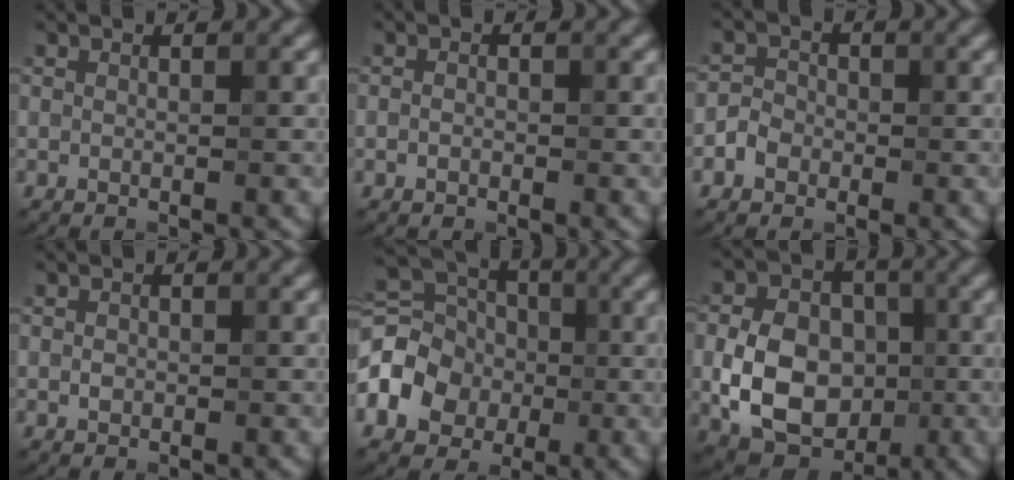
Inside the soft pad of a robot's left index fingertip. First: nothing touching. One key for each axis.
{"total": 0.7, "fx": -0.3, "fy": 0.6, "fz": 0.3, "tx": -0.004, "ty": -0.001, "tz": -0.007}
{"total": 2.0, "fx": -0.8, "fy": 1.7, "fz": 0.6, "tx": 0.002, "ty": 0.001, "tz": -0.022}
{"total": 0.7, "fx": -0.1, "fy": 0.6, "fz": 0.4, "tx": -0.004, "ty": -0.003, "tz": -0.002}
{"total": 7.7, "fx": -1.7, "fy": 6.4, "fz": 3.9, "tx": -0.071, "ty": 0.000, "tz": -0.045}
{"total": 8.7, "fx": -1.7, "fy": 6.6, "fz": 5.5, "tx": -0.102, "ty": -0.006, "tz": -0.035}